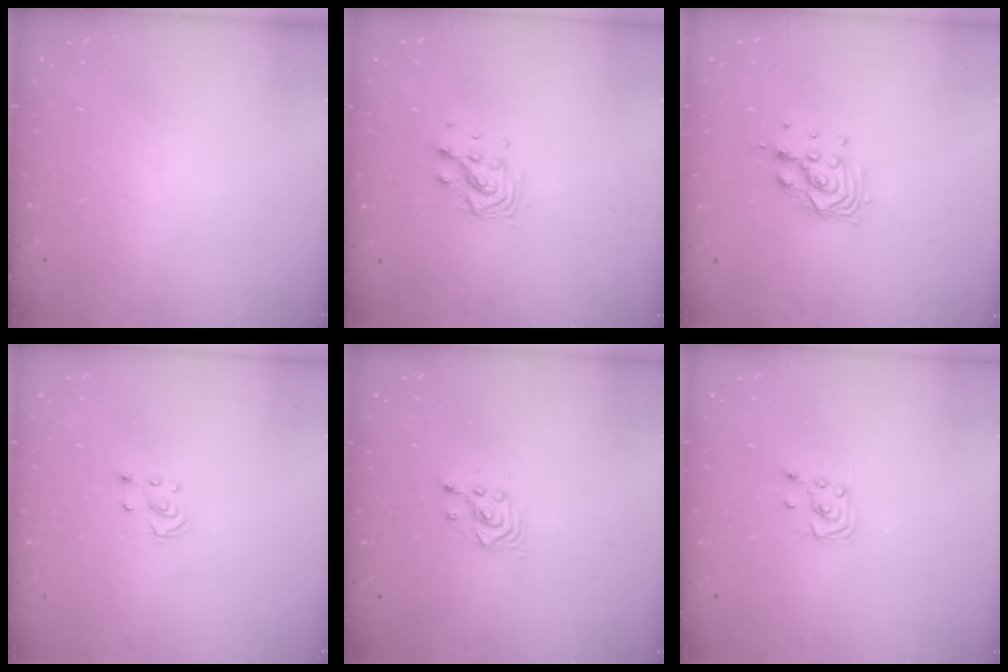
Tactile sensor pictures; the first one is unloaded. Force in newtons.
{"total": 7.0, "press": 7.0, "slide": 0.2}
{"total": 8.5, "press": 8.5, "slide": 0.8}
{"total": 2.5, "press": 2.5, "slide": 0.2}
{"total": 2.4, "press": 2.4, "slide": 0.2}
{"total": 2.3, "press": 2.2, "slide": 0.3}